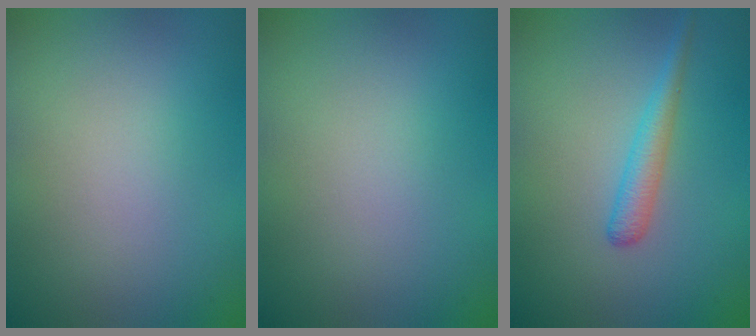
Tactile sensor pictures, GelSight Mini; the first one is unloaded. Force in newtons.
{"total": 0.0}
{"total": 2.2, "press": 2.2, "slide": 0.1}